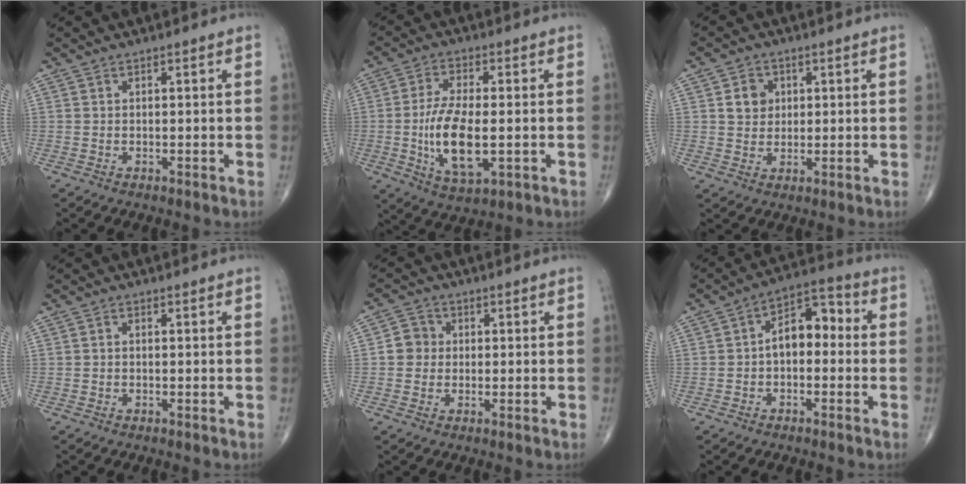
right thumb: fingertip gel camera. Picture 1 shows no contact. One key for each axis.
{"total": 12.2, "fx": -1.8, "fy": 5.0, "fz": 11.0, "tx": -0.211, "ty": -0.007, "tz": -0.027}
{"total": 4.8, "fx": 1.2, "fy": 4.1, "fz": 2.1, "tx": -0.012, "ty": -0.002, "tz": 0.019}
{"total": 0.6, "fx": -0.2, "fy": 0.4, "fz": 0.4, "tx": -0.004, "ty": 0.001, "tz": -0.008}
{"total": 4.1, "fx": 0.1, "fy": 3.8, "fz": 1.4, "tx": -0.003, "ty": 0.008, "tz": -0.007}
{"total": 8.8, "fx": -0.4, "fy": 5.4, "fz": 6.9, "tx": -0.082, "ty": 0.038, "tz": -0.022}